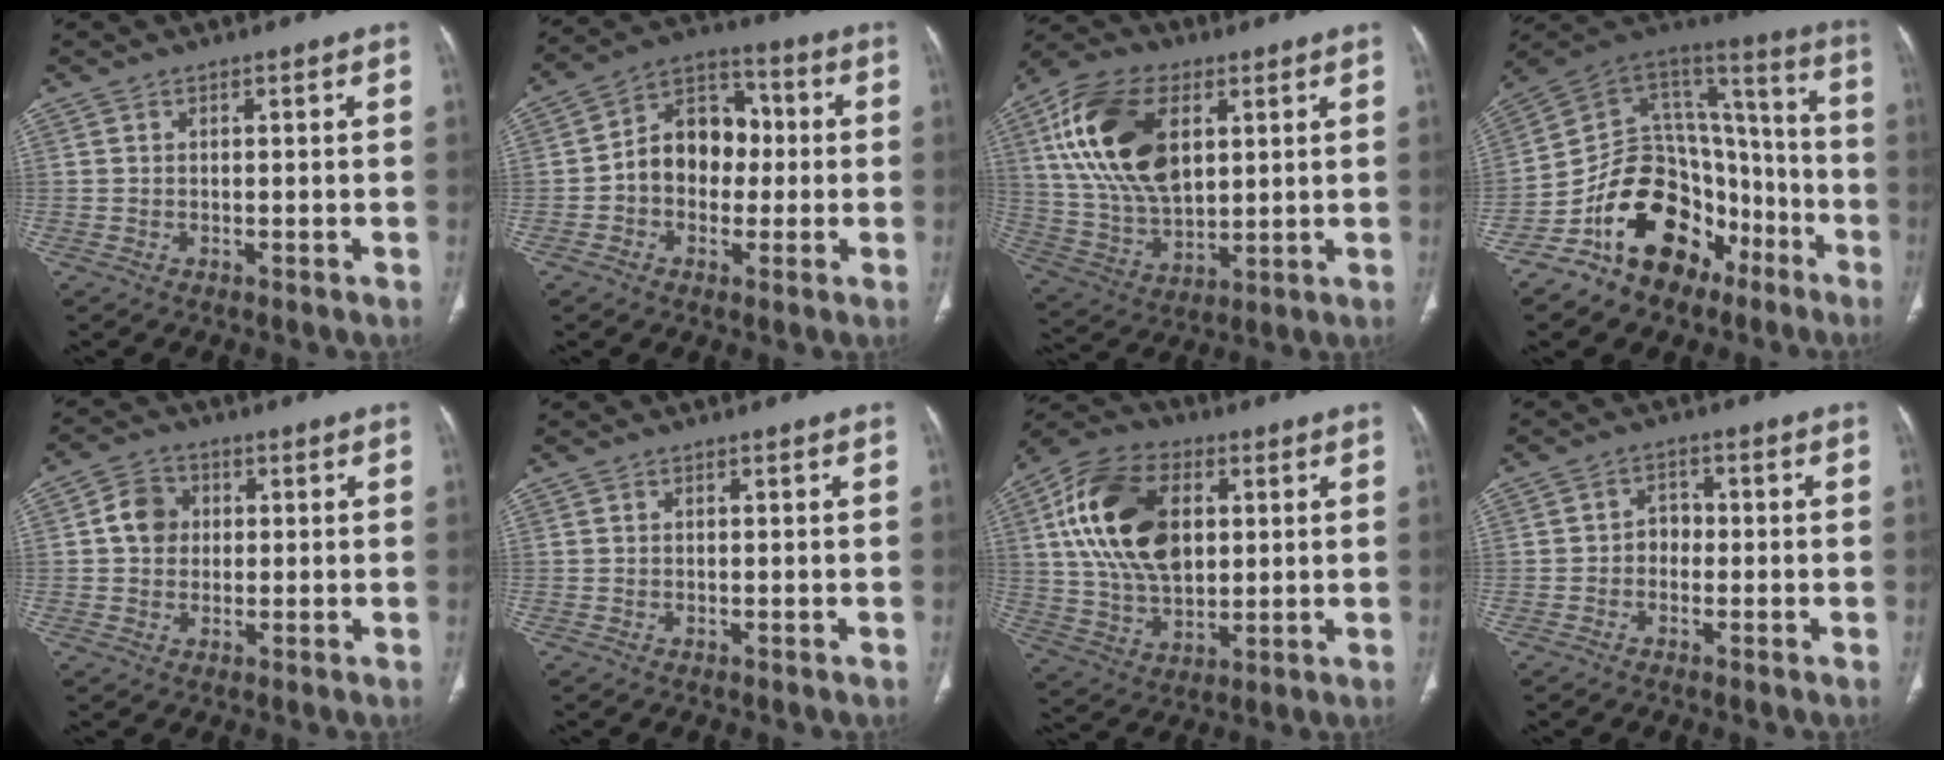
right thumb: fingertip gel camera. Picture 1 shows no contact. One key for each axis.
{"total": 12.4, "fx": -0.4, "fy": 9.3, "fz": 8.2, "tx": -0.092, "ty": 0.038, "tz": -0.018}
{"total": 20.7, "fx": 6.3, "fy": 12.1, "fz": 15.6, "tx": -0.282, "ty": -0.012, "tz": 0.119}
{"total": 25.8, "fx": -12.1, "fy": 17.2, "fz": 14.9, "tx": -0.202, "ty": 0.112, "tz": -0.189}
{"total": 5.8, "fx": 0.7, "fy": 5.0, "fz": 2.8, "tx": -0.034, "ty": 0.008, "tz": 0.006}
{"total": 0.0}
{"total": 20.2, "fx": 4.5, "fy": 12.8, "fz": 14.9, "tx": -0.259, "ty": 0.003, "tz": 0.082}
{"total": 3.0, "fx": -0.7, "fy": 2.4, "fz": 1.5, "tx": -0.004, "ty": 0.013, "tz": -0.021}